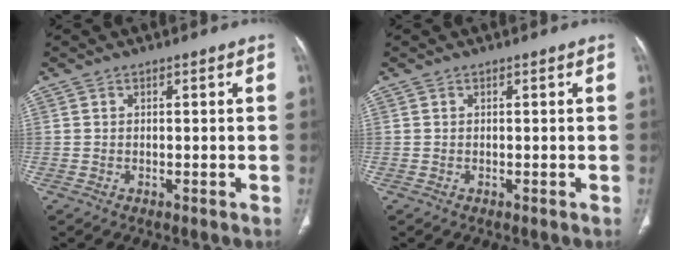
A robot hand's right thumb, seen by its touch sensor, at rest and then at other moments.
{"total": 0.0}